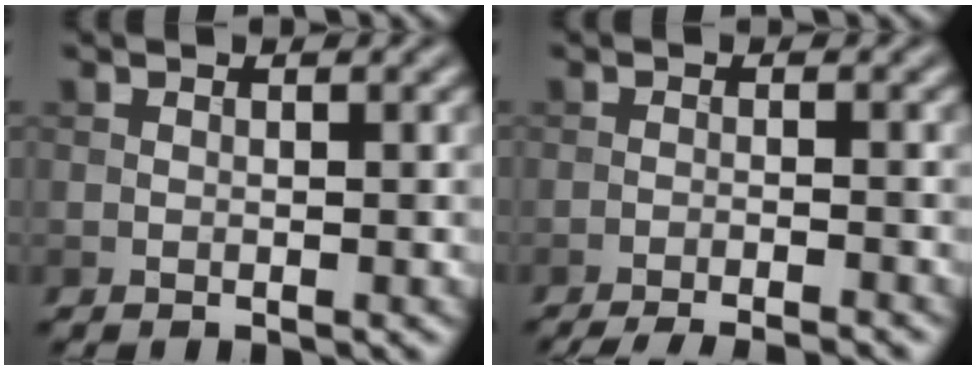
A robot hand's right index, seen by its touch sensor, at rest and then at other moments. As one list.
[{"total": 5.8, "force": [-5.1, 0.9, 2.5], "torque": [-0.034, -0.008, -0.077]}]